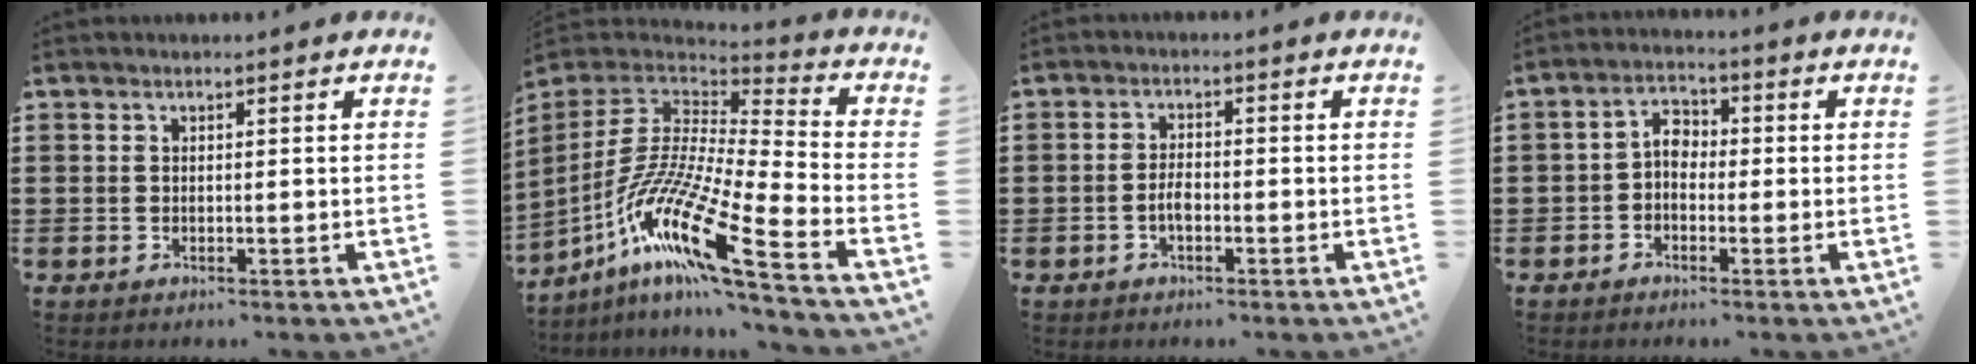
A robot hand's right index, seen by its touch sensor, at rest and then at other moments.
{"total": 16.1, "force": [-9.5, 2.1, 12.8], "torque": [-0.278, -0.008, -0.190]}
{"total": 2.7, "force": [-0.9, 1.4, 2.2], "torque": [-0.051, 0.002, -0.020]}
{"total": 3.5, "force": [-0.9, 2.4, 2.4], "torque": [-0.057, 0.010, -0.022]}